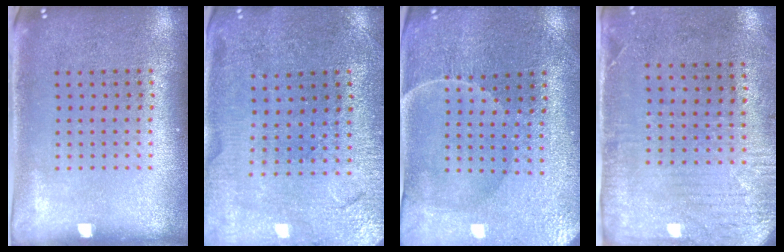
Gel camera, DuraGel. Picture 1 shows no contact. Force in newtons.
{"total": 1.0, "press": 0.9, "slide": 0.3}
{"total": 1.3, "press": 1.2, "slide": 0.3}
{"total": 3.0, "press": 2.4, "slide": 1.9}